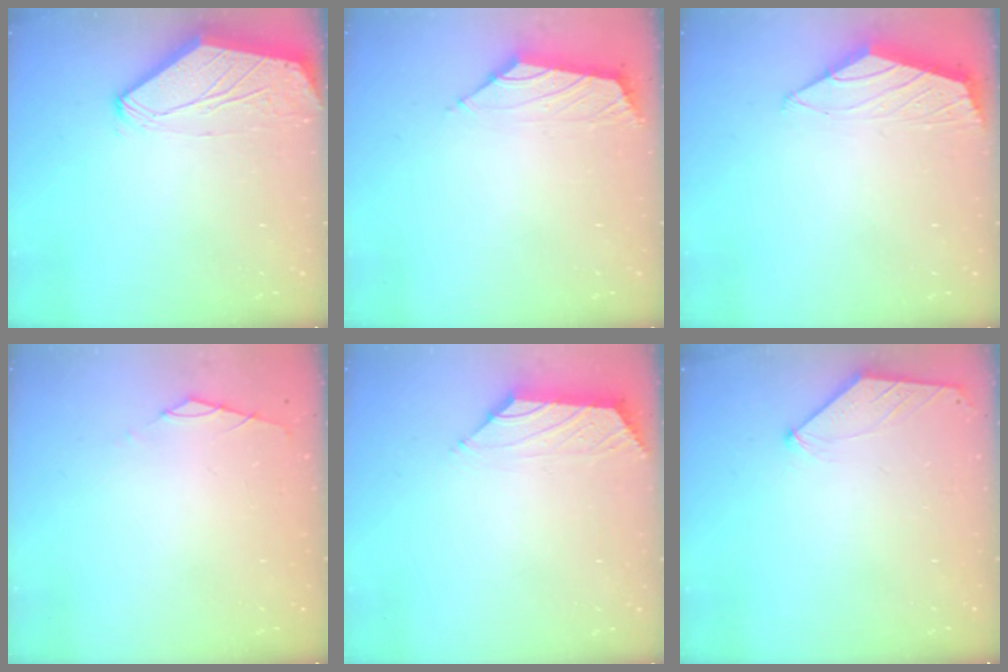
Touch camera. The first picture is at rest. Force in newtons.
{"total": 1.6, "press": 1.5, "slide": 0.6}
{"total": 1.6, "press": 1.5, "slide": 0.4}
{"total": 0.7, "press": 0.6, "slide": 0.4}
{"total": 0.8, "press": 0.4, "slide": 0.6}
{"total": 0.5, "press": 0.4, "slide": 0.3}